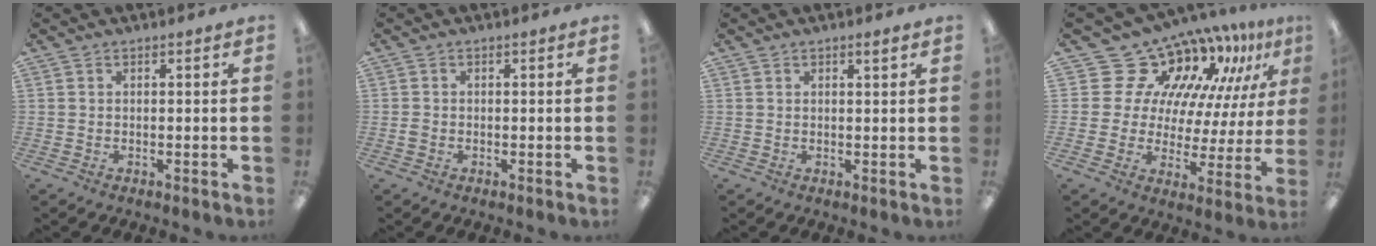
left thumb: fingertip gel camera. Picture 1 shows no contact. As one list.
[{"total": 1.0, "force": [-0.4, 0.8, 0.5], "torque": [-0.009, 0.004, -0.009]}, {"total": 1.4, "force": [1.0, 0.3, 0.9], "torque": [-0.011, -0.002, 0.015]}, {"total": 16.8, "force": [13.1, 9.4, 4.6], "torque": [-0.099, -0.109, 0.244]}]